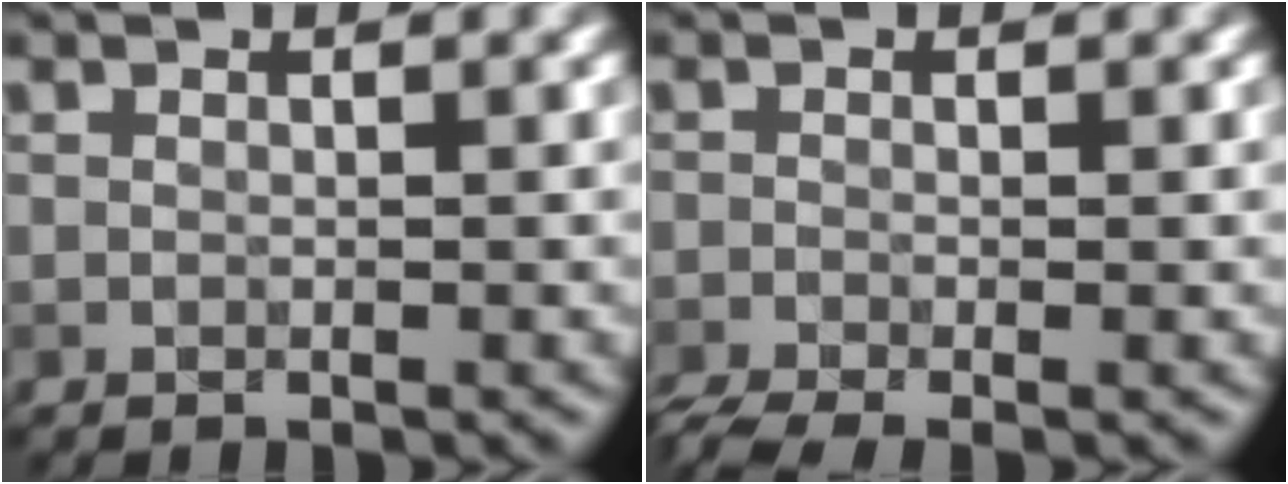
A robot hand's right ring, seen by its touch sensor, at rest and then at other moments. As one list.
[{"total": 3.6, "force": [-2.6, 0.9, 2.3], "torque": [-0.030, -0.010, -0.035]}]